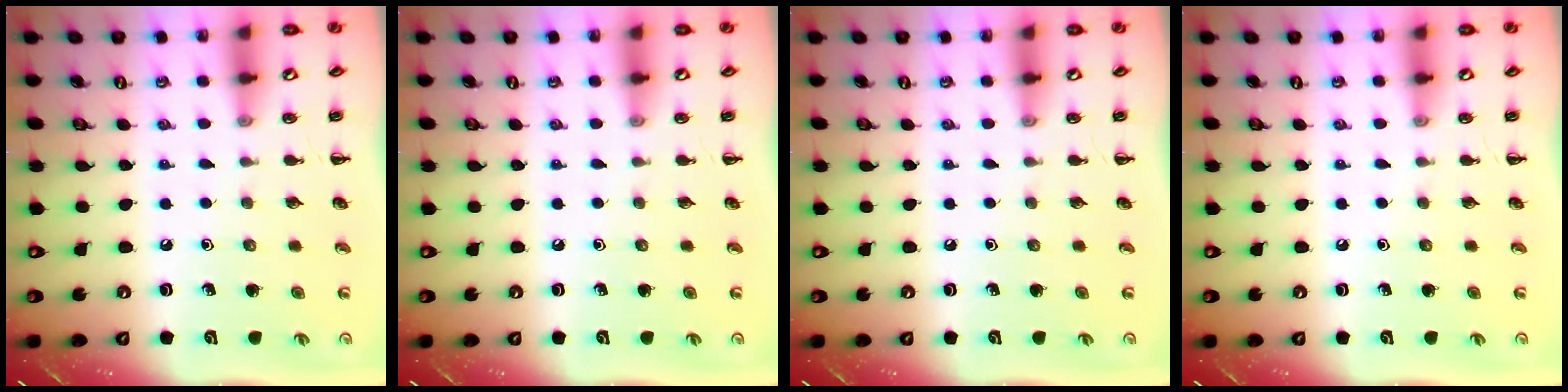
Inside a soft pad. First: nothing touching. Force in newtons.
{"total": 0.0}
{"total": 0.0}
{"total": 0.0}